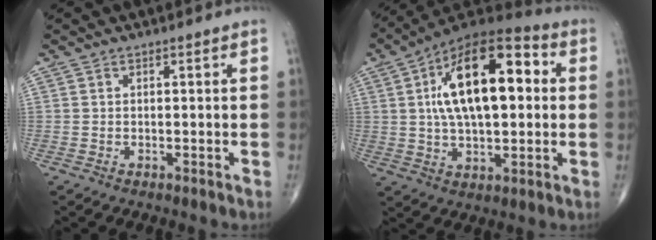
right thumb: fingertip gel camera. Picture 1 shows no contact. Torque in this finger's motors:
{"motor_torque": [-0.46, 1.45, 1.78, 0.53, 0.32]}